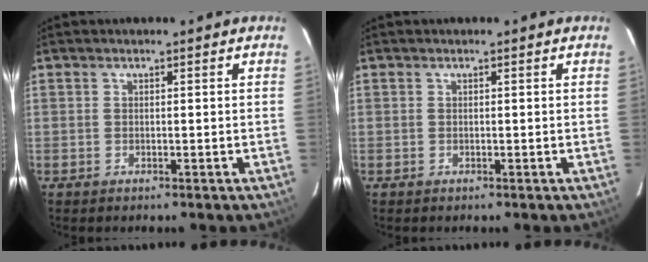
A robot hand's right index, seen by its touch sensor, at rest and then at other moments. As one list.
[{"total": 0.0}]